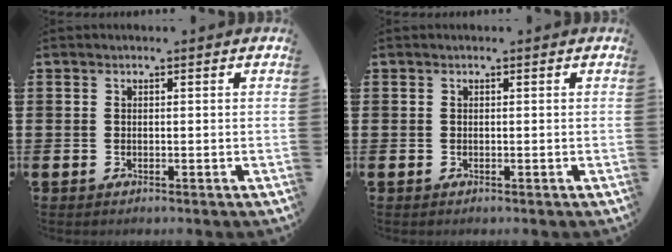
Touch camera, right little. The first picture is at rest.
{"total": 0.0}